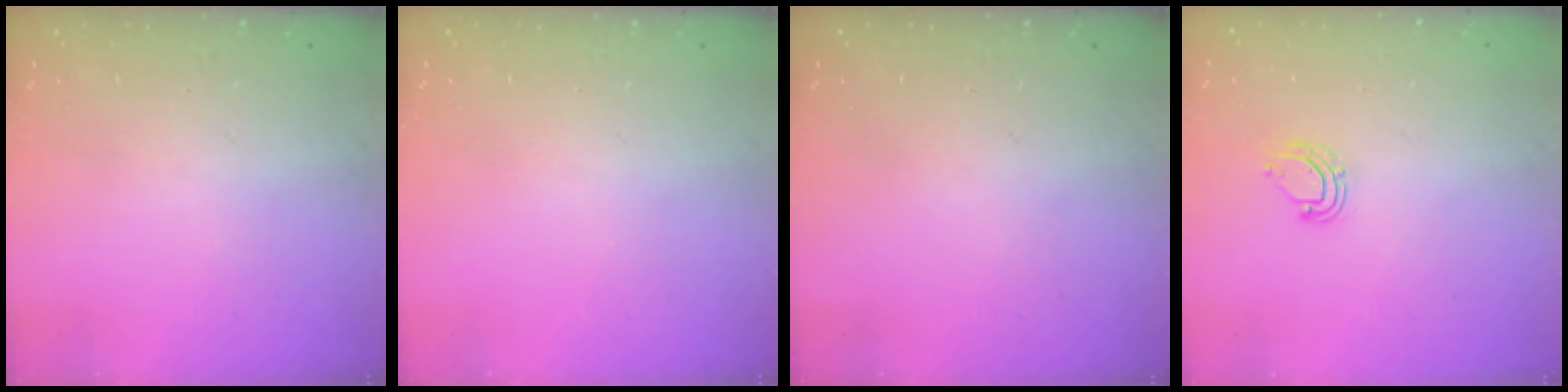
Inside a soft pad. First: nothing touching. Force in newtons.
{"total": 0.0}
{"total": 0.0}
{"total": 6.5, "press": 6.5, "slide": 1.1}